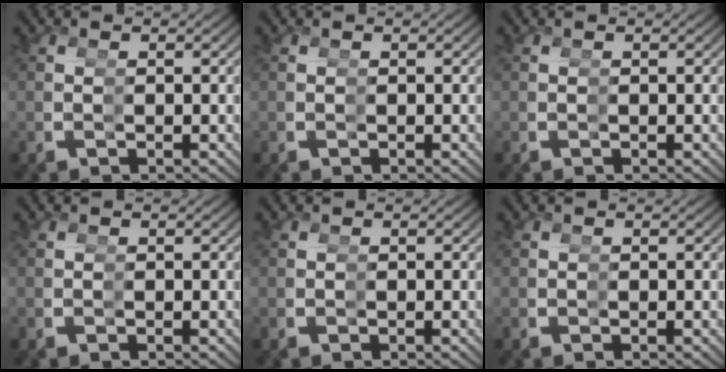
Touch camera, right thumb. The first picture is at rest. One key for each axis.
{"total": 0.0}
{"total": 0.0}
{"total": 0.0}
{"total": 0.0}
{"total": 0.0}